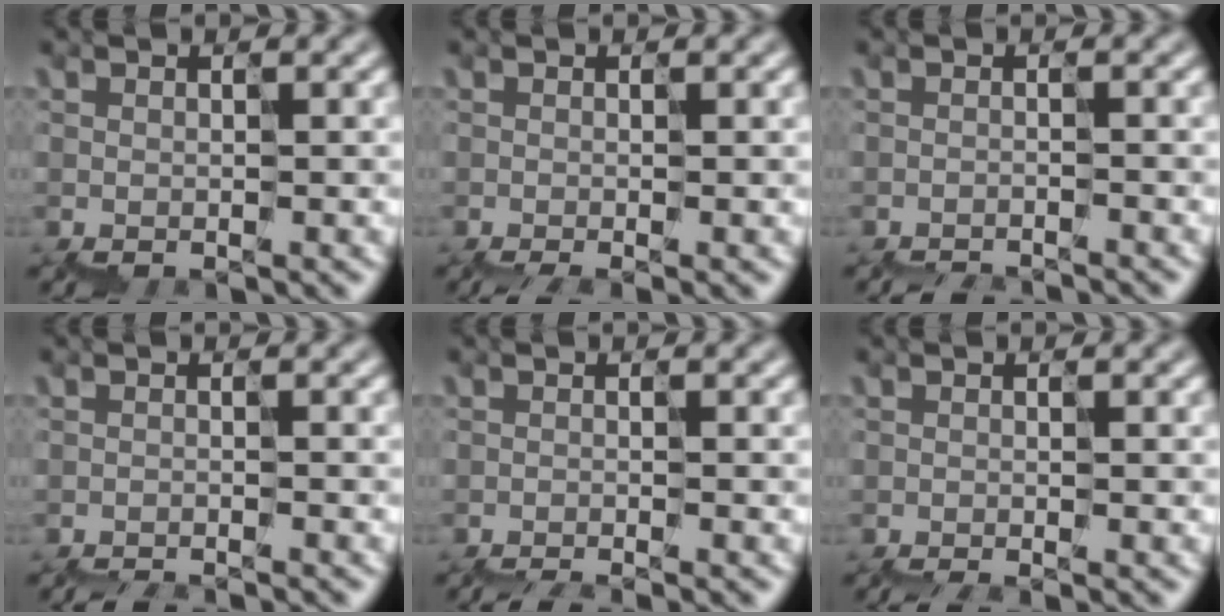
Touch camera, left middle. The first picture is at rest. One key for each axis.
{"total": 0.6, "fx": -0.5, "fy": 0.1, "fz": 0.4, "tx": -0.013, "ty": -0.007, "tz": -0.007}
{"total": 2.3, "fx": -2.2, "fy": -0.3, "fz": -0.5, "tx": 0.003, "ty": -0.016, "tz": -0.031}
{"total": 1.7, "fx": -1.6, "fy": -0.3, "fz": -0.4, "tx": 0.003, "ty": -0.015, "tz": -0.027}
{"total": 1.1, "fx": -1.1, "fy": -0.2, "fz": -0.1, "tx": -0.003, "ty": -0.016, "tz": -0.023}
{"total": 0.6, "fx": -0.6, "fy": -0.1, "fz": 0.0, "tx": -0.005, "ty": -0.010, "tz": -0.010}